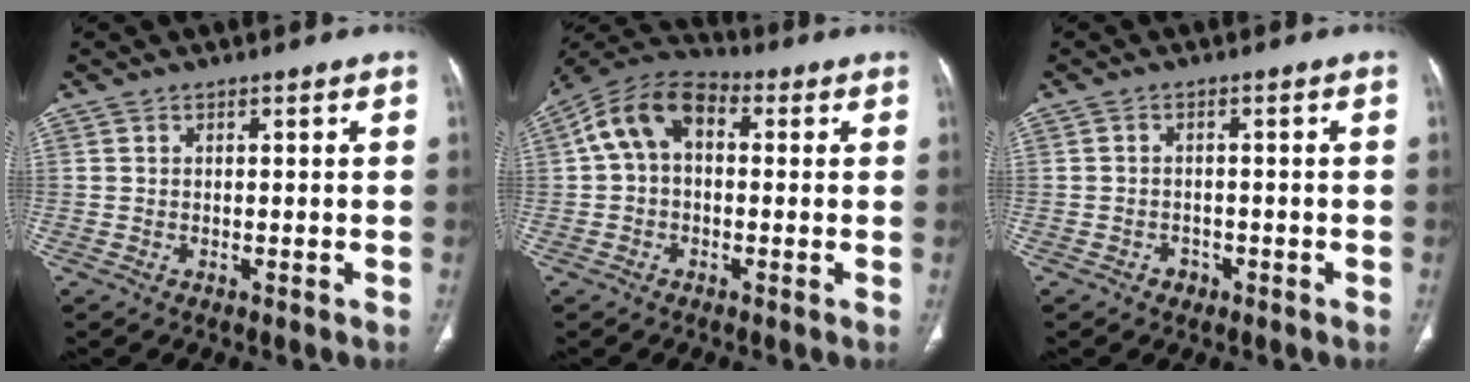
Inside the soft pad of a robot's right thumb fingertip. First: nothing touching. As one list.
[{"total": 10.8, "force": [1.5, 7.3, 7.8], "torque": [-0.136, 0.036, 0.013]}, {"total": 2.0, "force": [-1.1, 1.5, 0.5], "torque": [-0.003, 0.010, -0.014]}]